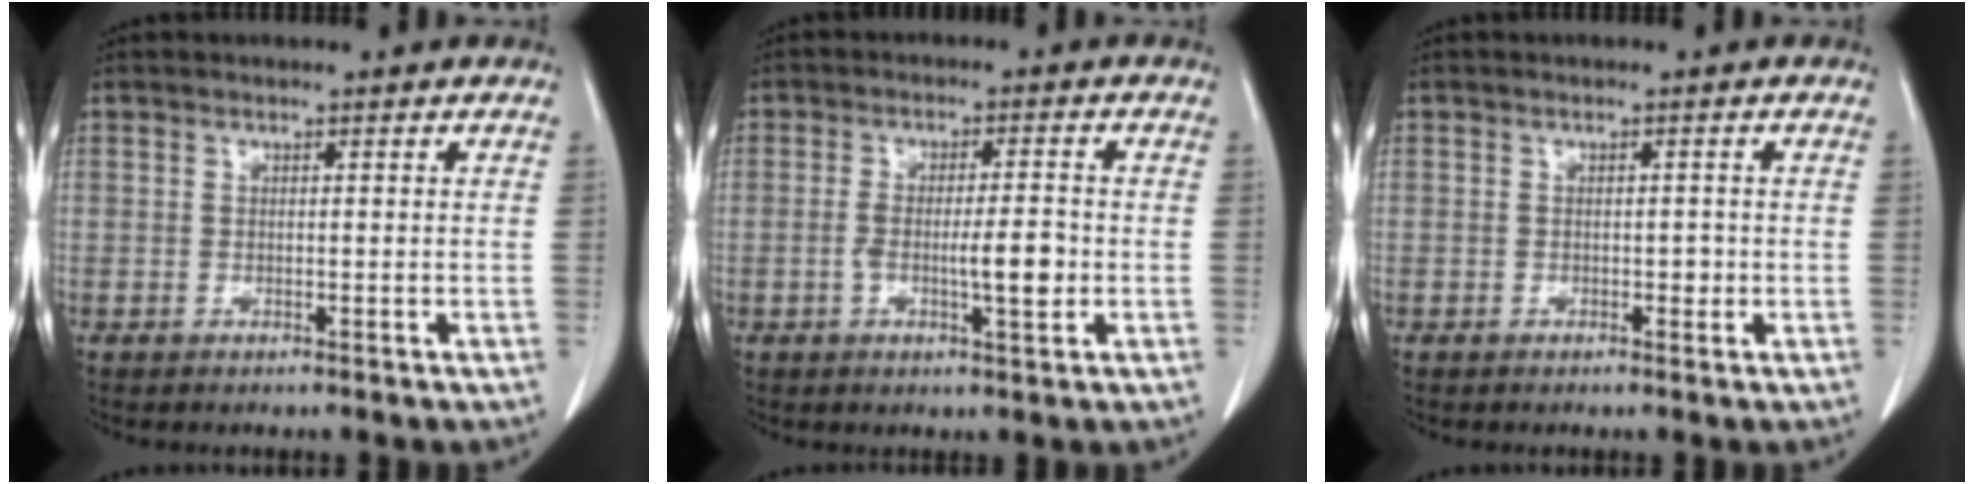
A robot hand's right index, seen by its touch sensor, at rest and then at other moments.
{"total": 5.7, "force": [-1.1, 0.9, 5.5], "torque": [-0.095, -0.001, -0.016]}
{"total": 1.2, "force": [-0.2, 0.7, 0.9], "torque": [-0.010, 0.002, -0.002]}